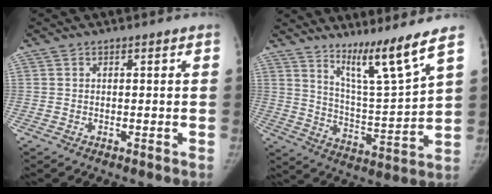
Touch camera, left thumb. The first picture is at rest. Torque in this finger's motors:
{"motor_torque": [1.33, -0.31, 0.91, -0.75, 0.06]}